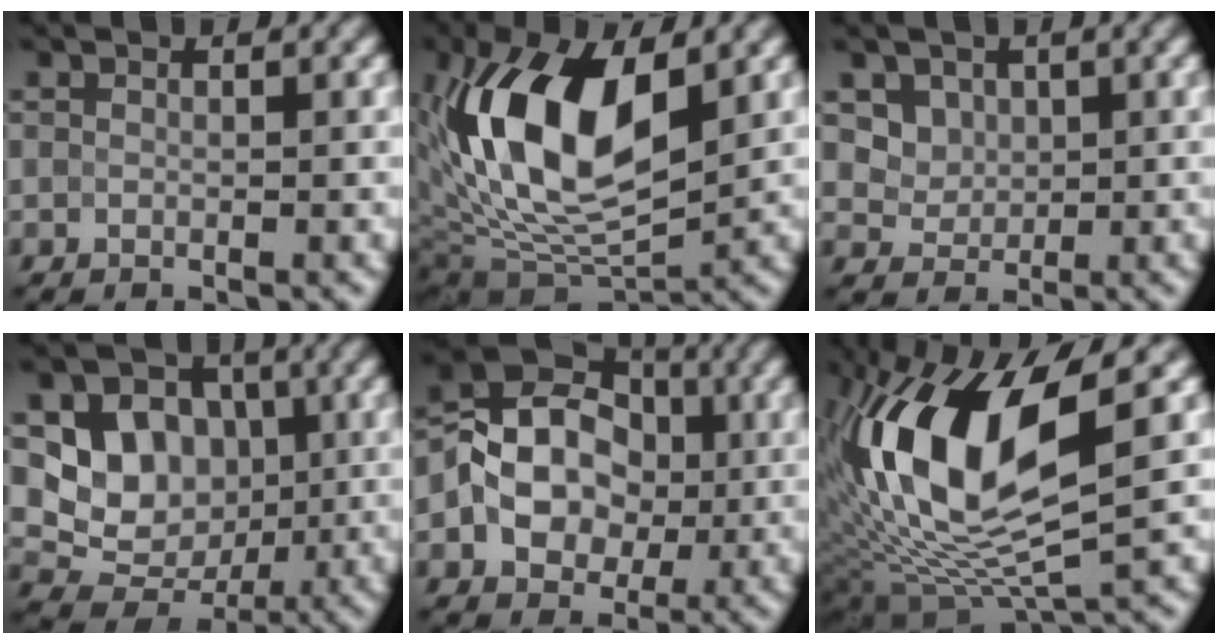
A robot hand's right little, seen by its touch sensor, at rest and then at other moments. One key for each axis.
{"total": 12.1, "fx": 2.3, "fy": 6.0, "fz": 10.2, "tx": -0.190, "ty": 0.005, "tz": 0.034}
{"total": 3.6, "fx": 1.9, "fy": 2.7, "fz": 1.4, "tx": -0.037, "ty": -0.007, "tz": 0.050}
{"total": 7.4, "fx": 1.1, "fy": 6.3, "fz": 3.7, "tx": -0.056, "ty": -0.005, "tz": 0.008}
{"total": 9.3, "fx": -0.6, "fy": 7.0, "fz": 6.1, "tx": -0.084, "ty": 0.016, "tz": -0.029}
{"total": 11.8, "fx": 2.1, "fy": 4.8, "fz": 10.6, "tx": -0.217, "ty": 0.004, "tz": 0.038}